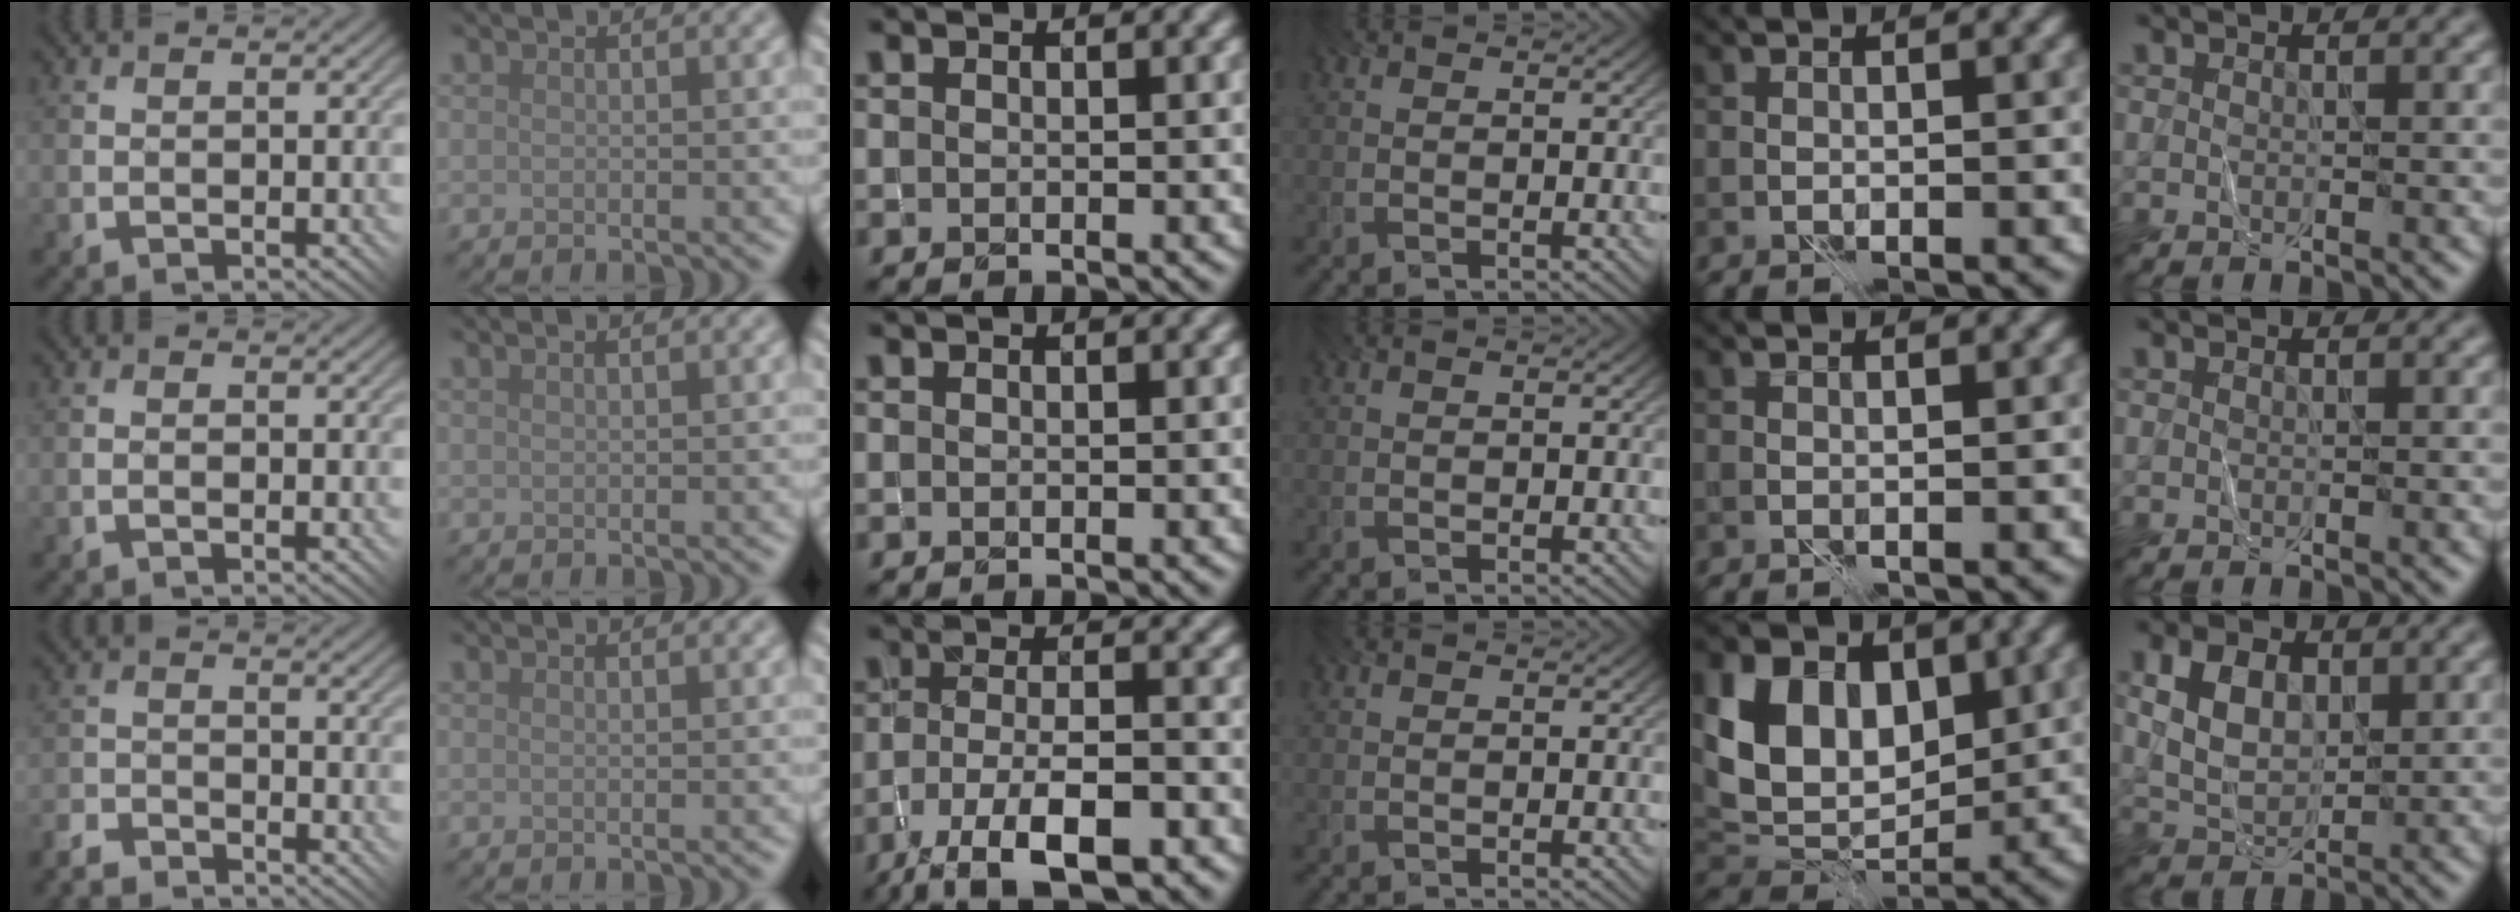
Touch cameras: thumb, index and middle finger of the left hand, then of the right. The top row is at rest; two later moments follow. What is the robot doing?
{"motion": "fold", "object": "shorts"}